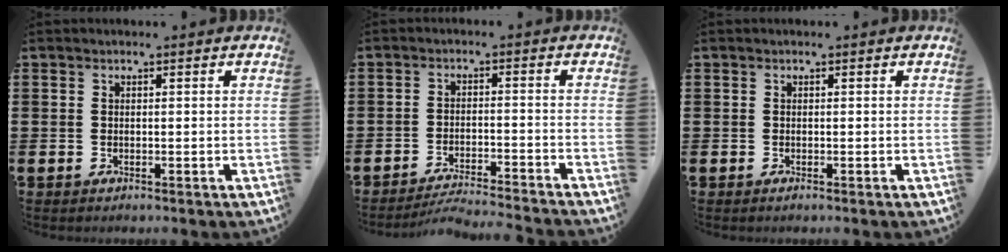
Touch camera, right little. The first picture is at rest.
{"total": 3.4, "force": [-3.3, -0.2, 0.7], "torque": [-0.012, 0.001, -0.067]}
{"total": 0.0}